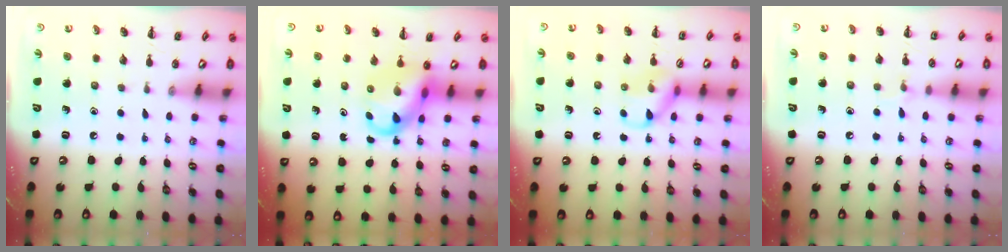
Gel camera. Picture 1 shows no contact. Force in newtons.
{"total": 9.2, "press": 8.8, "slide": 2.7}
{"total": 10.7, "press": 10.7, "slide": 0.9}
{"total": 4.4, "press": 4.1, "slide": 1.5}